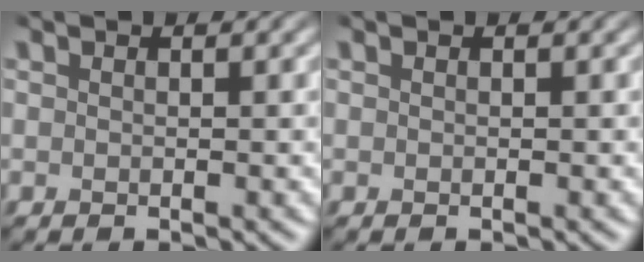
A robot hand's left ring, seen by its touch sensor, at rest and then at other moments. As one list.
[{"total": 0.0}]